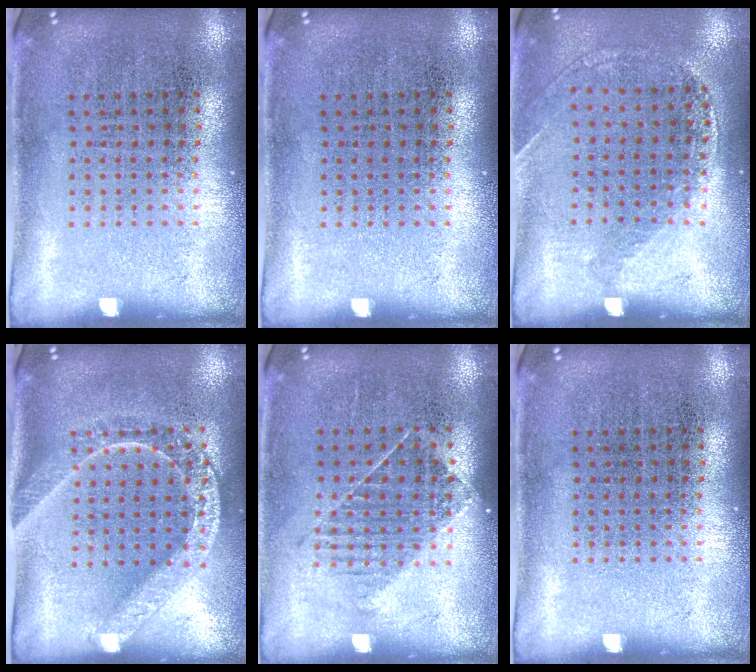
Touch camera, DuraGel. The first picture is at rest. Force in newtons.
{"total": 0.0}
{"total": 1.1, "press": 1.1, "slide": 0.4}
{"total": 1.9, "press": 1.7, "slide": 0.9}
{"total": 1.1, "press": 0.9, "slide": 0.7}
{"total": 0.0}